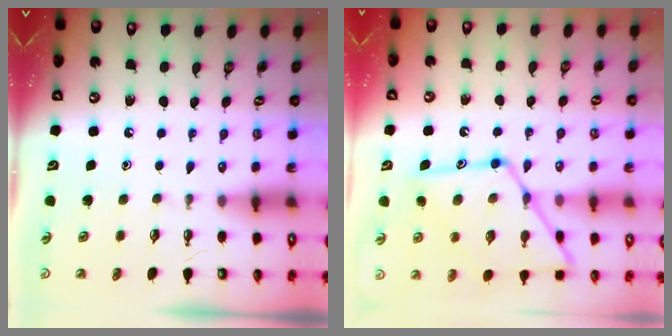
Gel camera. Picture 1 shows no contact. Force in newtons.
{"total": 17.1, "press": 17.1, "slide": 1.3}